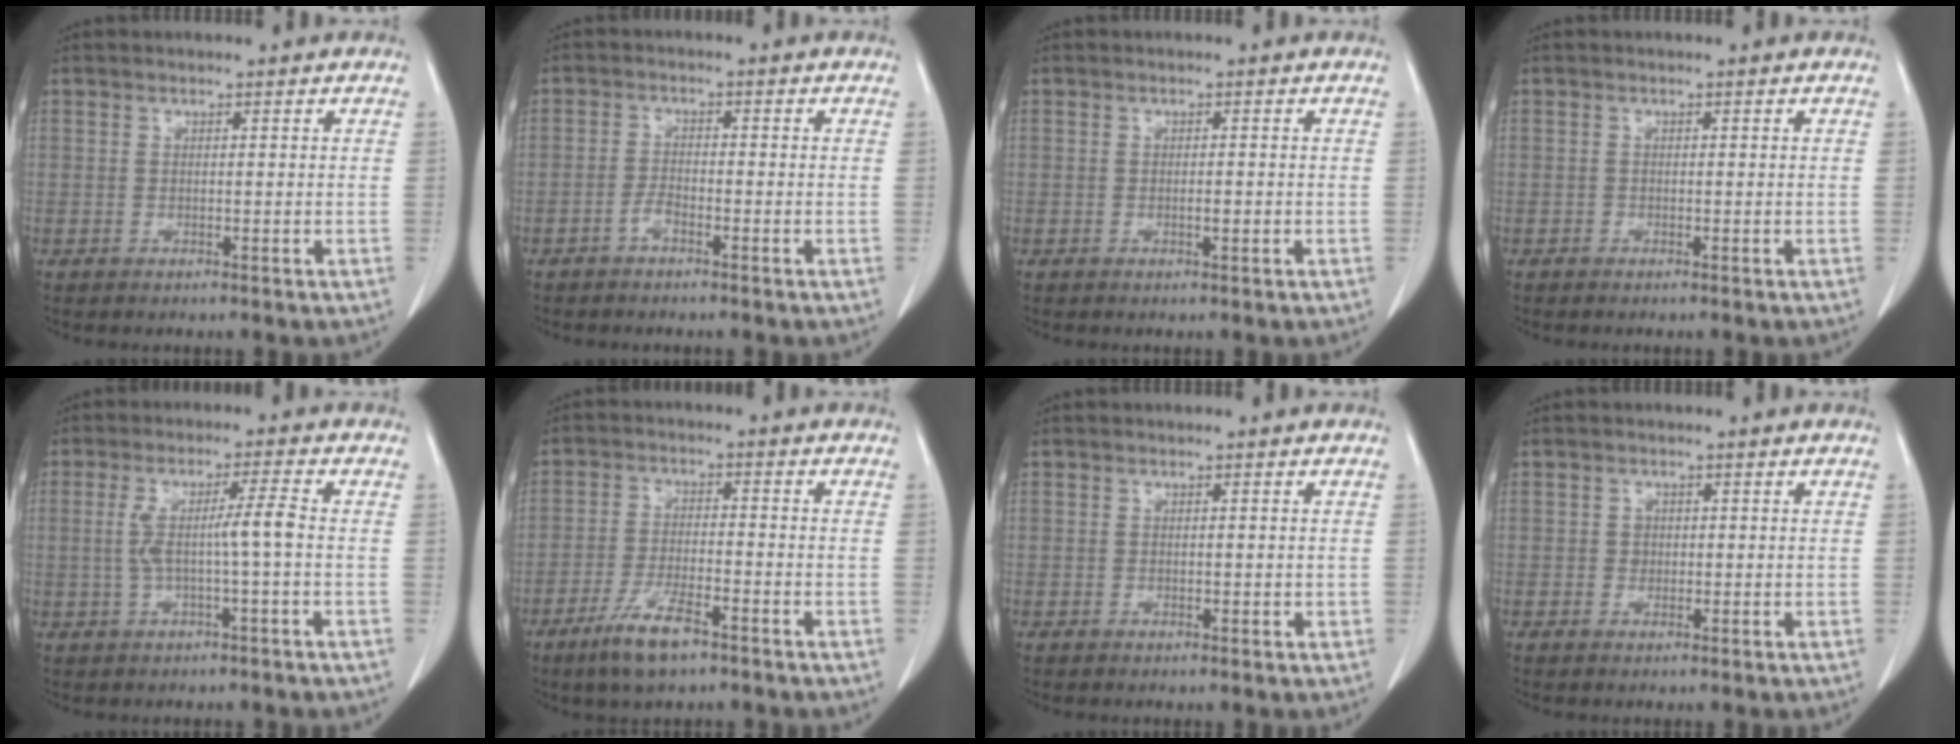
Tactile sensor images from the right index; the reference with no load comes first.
{"total": 2.4, "force": [-1.5, 1.0, 1.6], "torque": [-0.030, 0.007, -0.030]}
{"total": 1.5, "force": [-0.4, 0.5, 1.3], "torque": [-0.026, 0.000, -0.004]}
{"total": 0.6, "force": [-0.3, 0.5, 0.2], "torque": [-0.002, 0.003, -0.006]}
{"total": 6.1, "force": [-0.4, 0.1, 6.1], "torque": [-0.121, 0.016, -0.003]}
{"total": 8.1, "force": [-5.2, 1.9, 5.8], "torque": [-0.118, -0.011, -0.091]}
{"total": 1.3, "force": [-0.1, 0.8, 1.0], "torque": [-0.021, 0.002, 0.001]}
{"total": 1.7, "force": [0.0, 1.6, 0.7], "torque": [-0.011, 0.008, 0.004]}